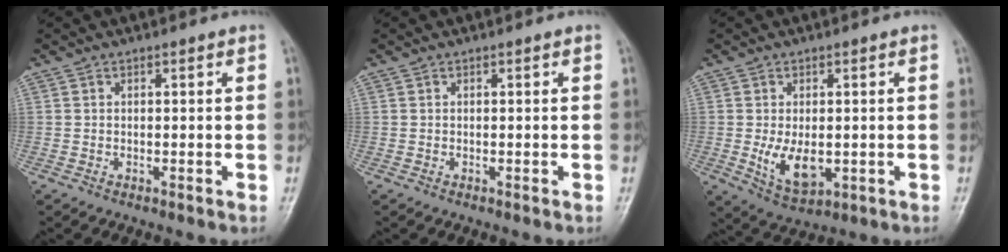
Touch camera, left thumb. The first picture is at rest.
{"total": 0.0}
{"total": 7.2, "force": [-0.8, 4.2, 5.8], "torque": [-0.091, -0.016, -0.001]}